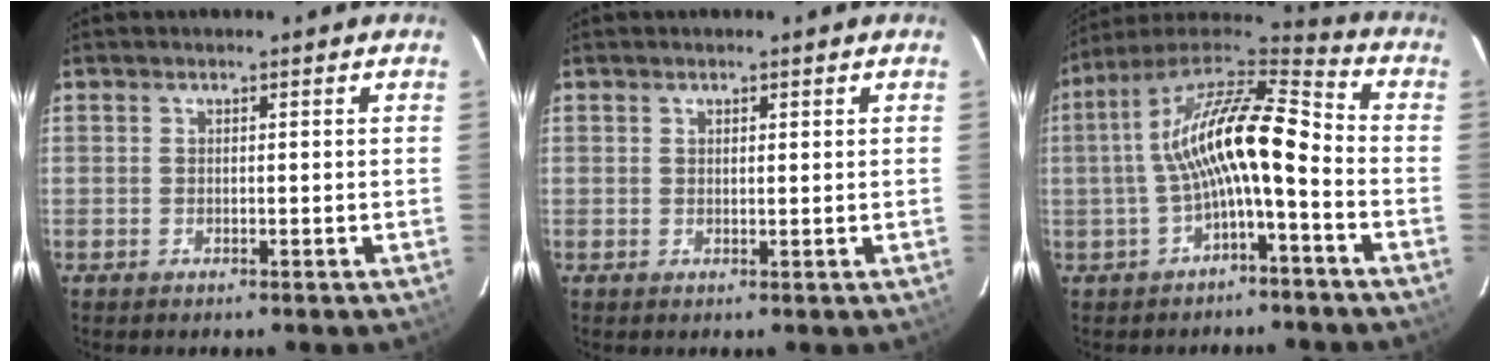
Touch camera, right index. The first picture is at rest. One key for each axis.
{"total": 0.8, "fx": 0.6, "fy": 0.4, "fz": 0.4, "tx": -0.006, "ty": 0.001, "tz": 0.009}
{"total": 14.8, "fx": -2.6, "fy": 4.1, "fz": 14.0, "tx": -0.264, "ty": 0.022, "tz": -0.052}